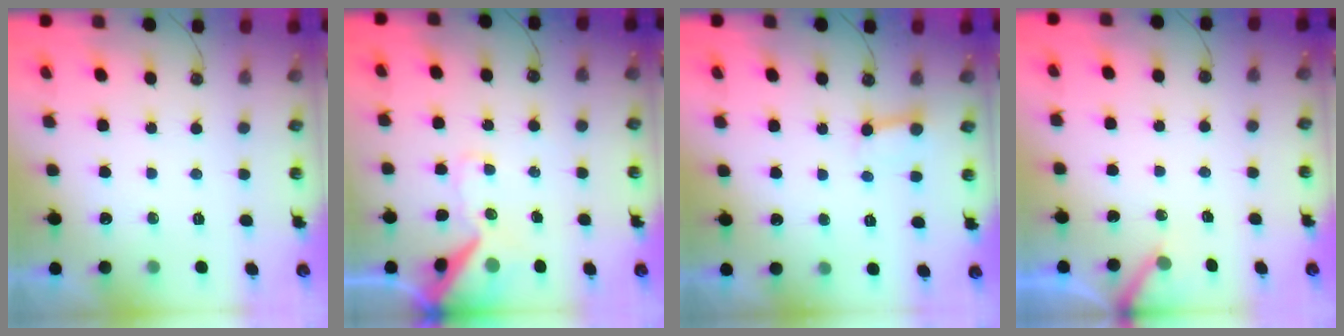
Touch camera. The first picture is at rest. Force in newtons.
{"total": 12.4, "press": 12.3, "slide": 1.6}
{"total": 3.5, "press": 3.5, "slide": 0.3}
{"total": 4.3, "press": 4.3, "slide": 0.2}